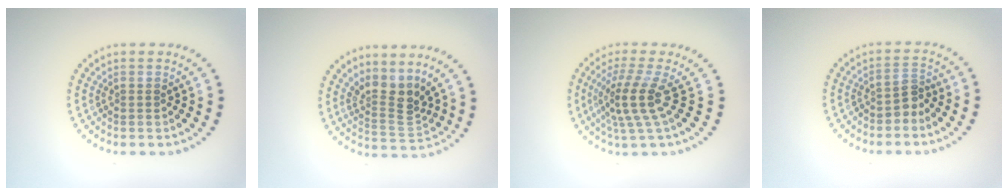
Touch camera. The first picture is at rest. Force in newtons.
{"total": 3.1, "press": 2.2, "slide": 2.2}
{"total": 3.8, "press": 2.8, "slide": 2.6}
{"total": 1.6, "press": 1.3, "slide": 1.0}